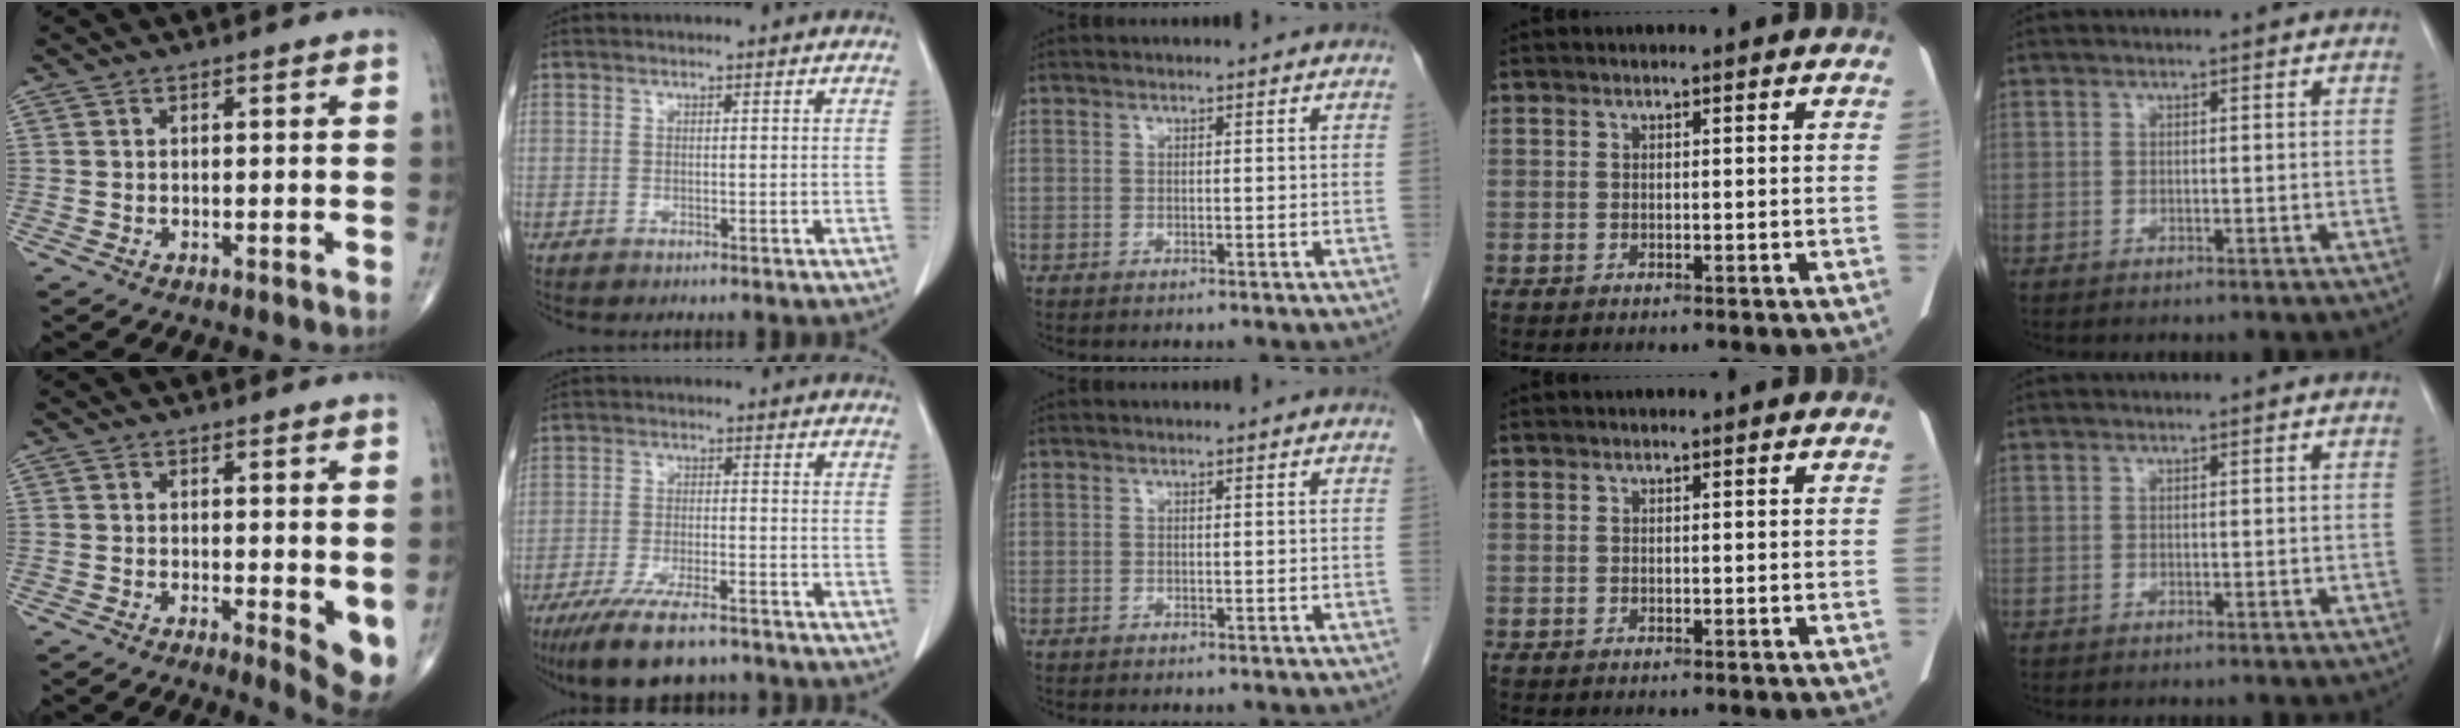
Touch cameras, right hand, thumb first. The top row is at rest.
{"thumb": {"total": 4.9, "force": [0.1, 1.6, 4.6], "torque": [-0.059, -0.013, 0.002]}, "index": {"total": 12.5, "force": [-9.4, 3.4, 7.5], "torque": [-0.134, -0.023, -0.154]}}